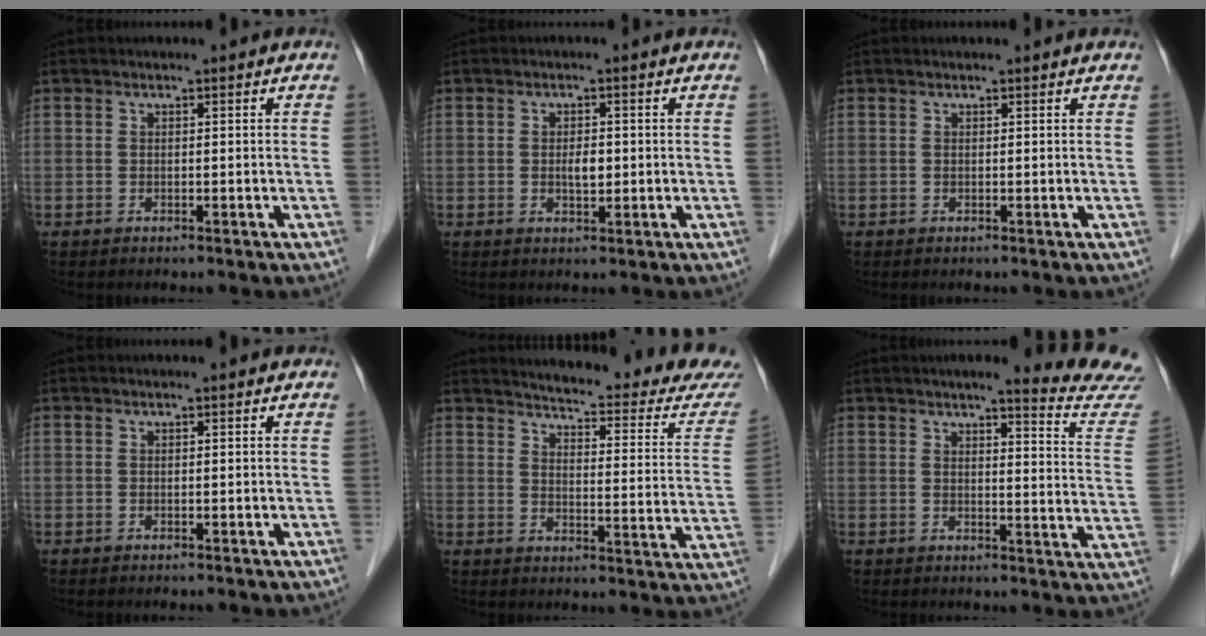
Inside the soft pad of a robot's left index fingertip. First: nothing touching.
{"total": 2.3, "force": [-0.1, 1.0, 2.0], "torque": [-0.038, 0.000, 0.000]}
{"total": 0.9, "force": [0.9, 0.0, 0.1], "torque": [-0.010, 0.004, 0.007]}
{"total": 0.0}
{"total": 20.9, "force": [19.9, 1.0, 6.0], "torque": [-0.079, -0.096, 0.227]}
{"total": 12.8, "force": [12.2, -1.1, 3.5], "torque": [-0.035, -0.087, 0.122]}